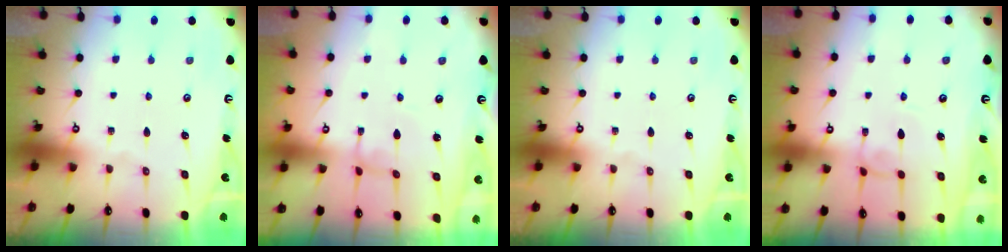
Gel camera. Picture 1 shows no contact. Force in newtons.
{"total": 1.4, "press": 1.4, "slide": 0.1}
{"total": 0.0}
{"total": 0.6, "press": 0.4, "slide": 0.4}